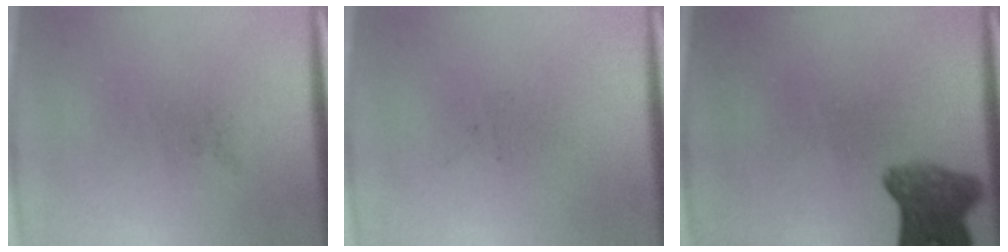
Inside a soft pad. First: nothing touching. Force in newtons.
{"total": 0.0}
{"total": 6.2}